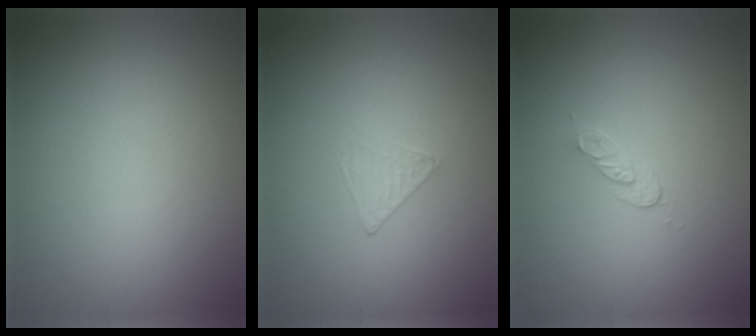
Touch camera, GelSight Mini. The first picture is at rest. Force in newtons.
{"total": 1.0, "press": 0.3, "slide": 0.9}
{"total": 1.2, "press": 0.6, "slide": 1.0}